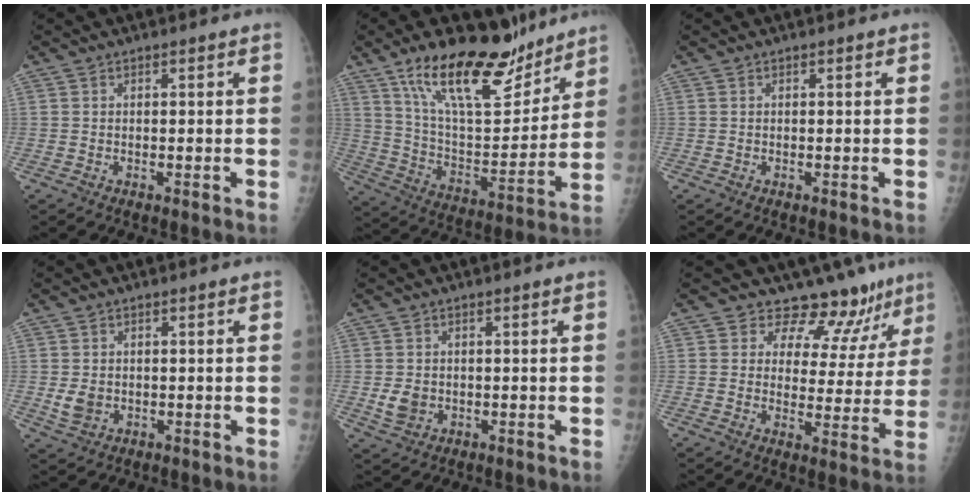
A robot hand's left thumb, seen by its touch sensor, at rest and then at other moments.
{"total": 22.1, "force": [15.5, 8.3, 13.3], "torque": [-0.175, -0.079, 0.266]}
{"total": 0.0}
{"total": 3.4, "force": [-0.2, 2.8, 2.0], "torque": [-0.030, -0.004, 0.004]}
{"total": 3.7, "force": [-0.4, 3.1, 2.1], "torque": [-0.028, -0.002, 0.000]}
{"total": 11.9, "force": [10.0, 5.5, 3.1], "torque": [0.005, -0.066, 0.122]}